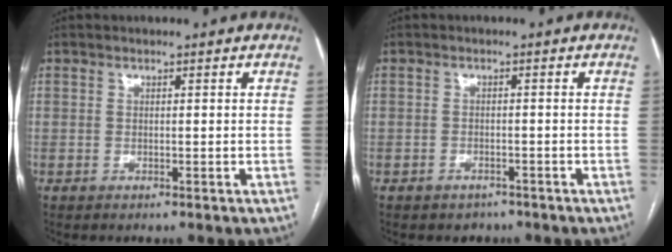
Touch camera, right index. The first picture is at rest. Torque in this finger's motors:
{"motor_torque": [0.36, -0.33, -0.04, -0.01]}